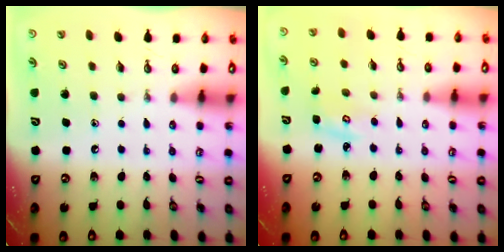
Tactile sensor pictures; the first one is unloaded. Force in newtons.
{"total": 3.4, "press": 3.3, "slide": 0.5}